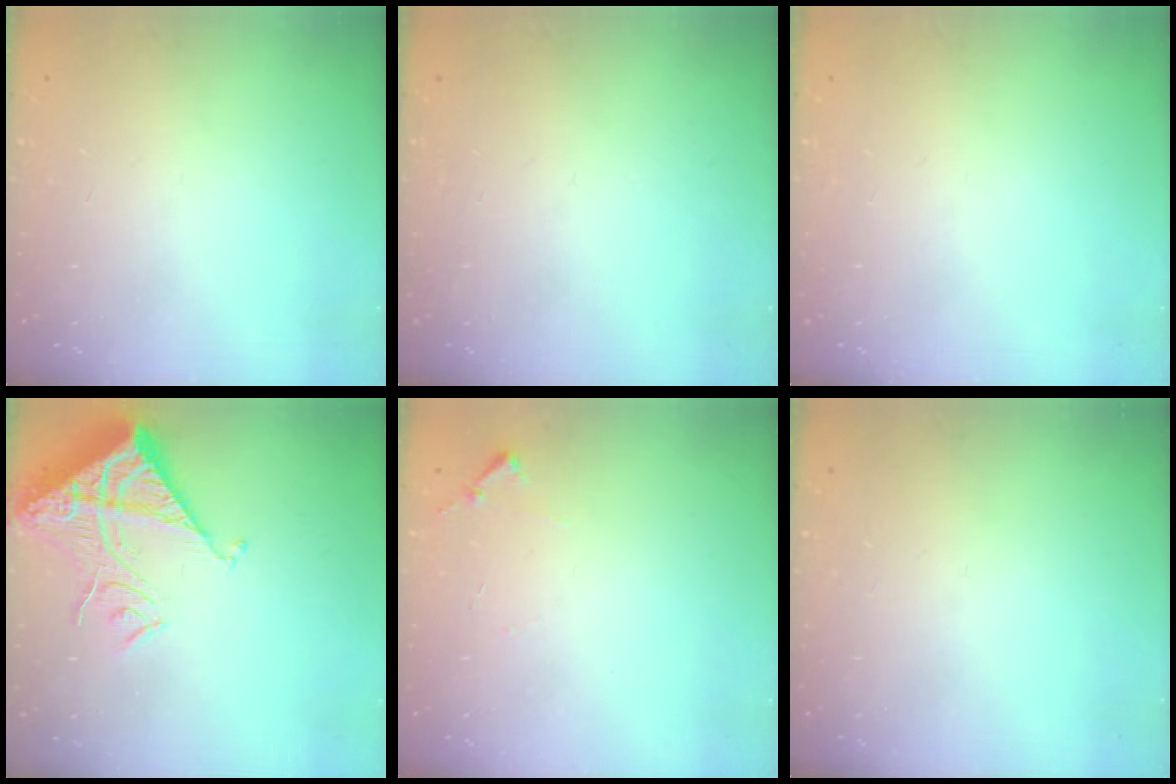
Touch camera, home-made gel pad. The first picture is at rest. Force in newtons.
{"total": 0.0}
{"total": 0.0}
{"total": 14.3, "press": 14.2, "slide": 1.6}
{"total": 6.8, "press": 6.8, "slide": 0.6}
{"total": 0.0}